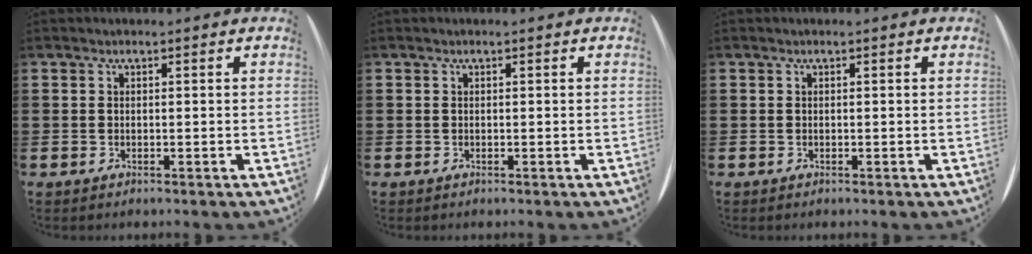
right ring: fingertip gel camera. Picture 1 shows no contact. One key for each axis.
{"total": 0.0}
{"total": 0.0}